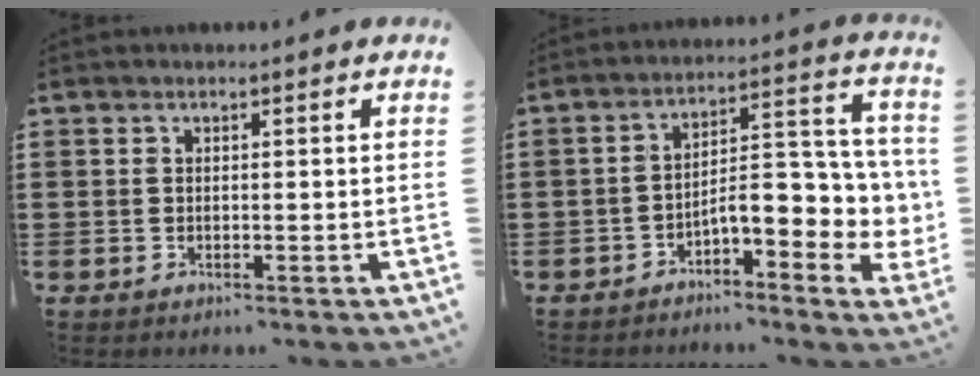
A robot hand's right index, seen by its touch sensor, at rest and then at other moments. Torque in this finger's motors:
{"motor_torque": [1.71, -0.42, 0.34, 0.14]}